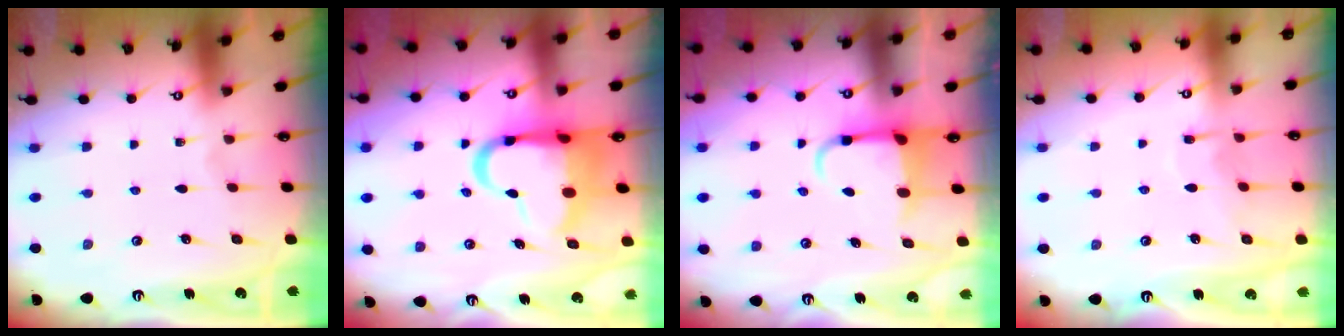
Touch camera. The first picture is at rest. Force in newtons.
{"total": 13.9, "press": 13.3, "slide": 4.0}
{"total": 4.7, "press": 4.7, "slide": 0.8}
{"total": 8.1, "press": 8.1, "slide": 0.6}